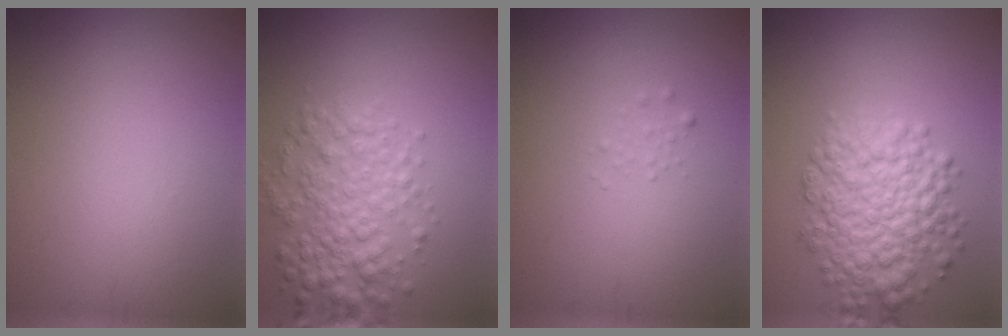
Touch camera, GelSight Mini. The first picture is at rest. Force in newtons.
{"total": 5.0, "press": 5.0, "slide": 0.0}
{"total": 0.6, "press": 0.6, "slide": 0.0}
{"total": 6.9, "press": 6.9, "slide": 0.3}